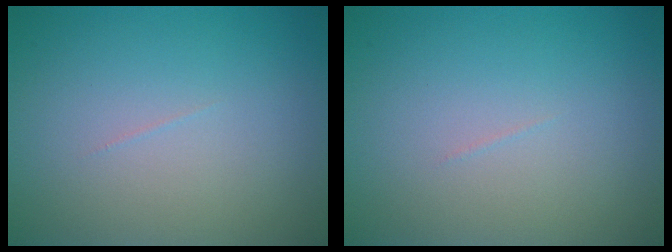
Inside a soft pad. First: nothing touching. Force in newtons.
{"total": 0.0}